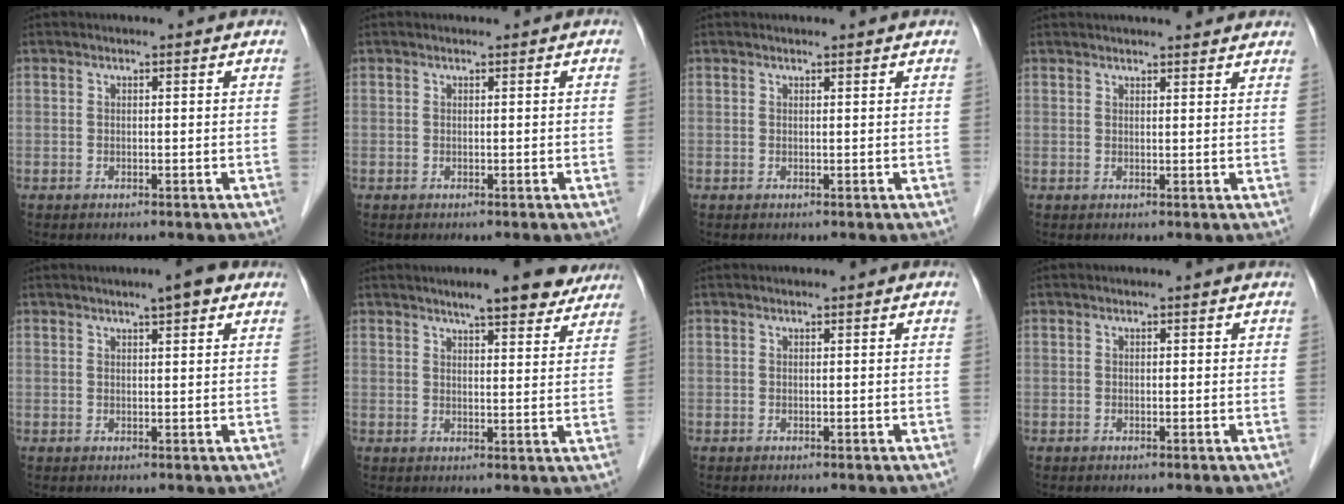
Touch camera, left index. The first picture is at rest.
{"total": 0.0}
{"total": 0.6, "force": [0.6, 0.0, 0.2], "torque": [-0.009, 0.003, 0.010]}
{"total": 8.6, "force": [7.7, 1.4, 3.5], "torque": [-0.043, 0.026, 0.089]}
{"total": 3.6, "force": [2.3, 0.5, 2.7], "torque": [-0.039, 0.010, 0.030]}
{"total": 9.1, "force": [7.5, 1.9, 4.8], "torque": [-0.058, 0.010, 0.092]}
{"total": 0.0}
{"total": 0.6, "force": [0.0, 0.3, 0.5], "torque": [-0.007, 0.005, 0.001]}